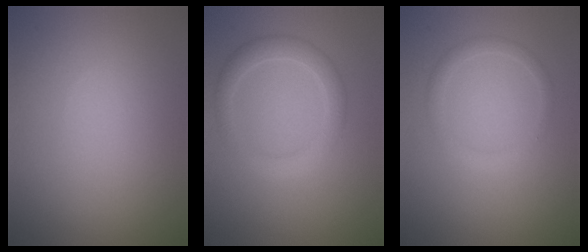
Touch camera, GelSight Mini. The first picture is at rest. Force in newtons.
{"total": 2.8, "press": 2.8, "slide": 0.1}
{"total": 1.4, "press": 1.4, "slide": 0.1}